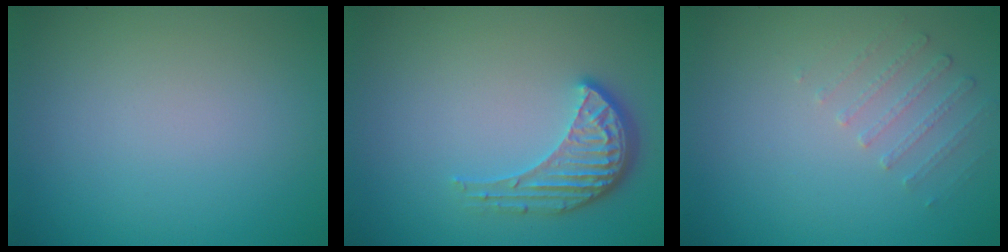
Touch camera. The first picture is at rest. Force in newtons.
{"total": 4.1, "press": 3.2, "slide": 2.5}
{"total": 1.3, "press": 0.9, "slide": 1.0}